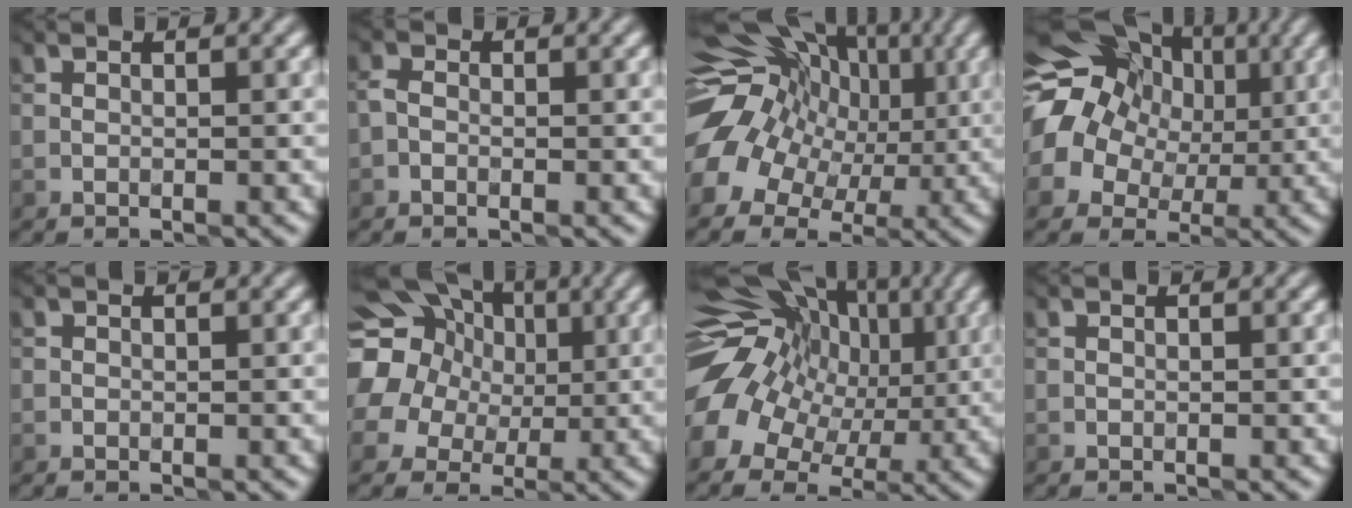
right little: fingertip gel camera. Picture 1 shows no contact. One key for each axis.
{"total": 1.0, "fx": -0.6, "fy": 0.8, "fz": 0.2, "tx": -0.001, "ty": 0.001, "tz": -0.018}
{"total": 12.4, "fx": 0.0, "fy": 10.5, "fz": 6.6, "tx": -0.116, "ty": 0.002, "tz": -0.007}
{"total": 15.9, "fx": 3.1, "fy": 14.1, "fz": 6.8, "tx": -0.169, "ty": 0.035, "tz": 0.029}
{"total": 0.0}
{"total": 17.4, "fx": 5.7, "fy": 15.1, "fz": 6.5, "tx": -0.164, "ty": 0.026, "tz": 0.078}
{"total": 11.8, "fx": -0.3, "fy": 9.8, "fz": 6.6, "tx": -0.127, "ty": 0.000, "tz": -0.007}
{"total": 0.0}